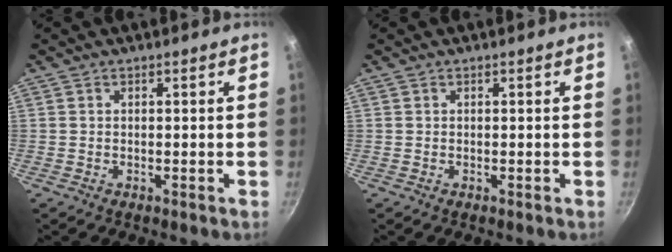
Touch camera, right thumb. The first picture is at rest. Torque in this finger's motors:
{"motor_torque": [0.06, -0.14, -0.39, 0.30, -0.03]}